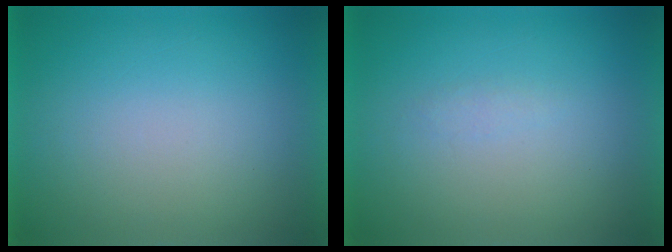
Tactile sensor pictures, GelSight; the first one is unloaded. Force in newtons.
{"total": 1.0}